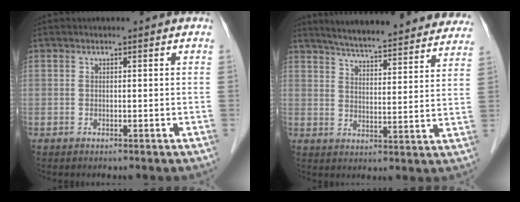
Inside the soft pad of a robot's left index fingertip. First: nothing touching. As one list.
[{"total": 24.7, "force": [22.7, 3.4, 9.3], "torque": [-0.134, -0.021, 0.286]}]